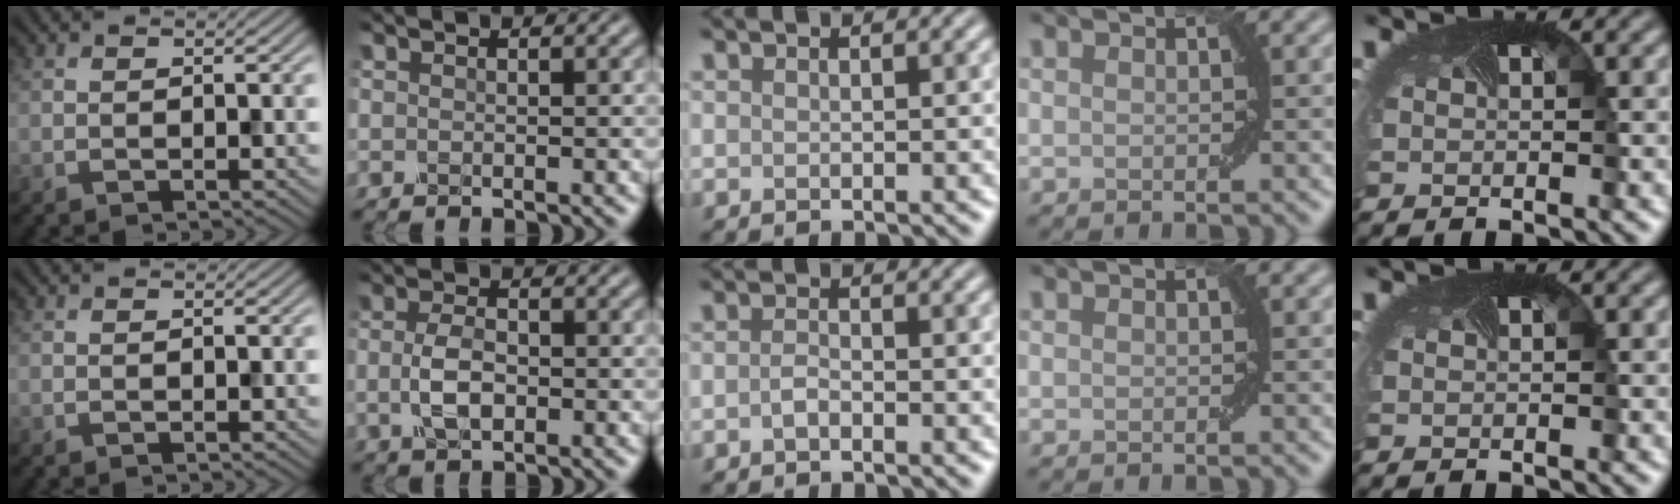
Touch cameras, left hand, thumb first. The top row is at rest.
{"index": {"total": 3.3, "force": [-0.4, 1.8, 2.7], "torque": [-0.057, -0.002, -0.009]}, "middle": {"total": 1.0, "force": [-0.5, 0.4, 0.7], "torque": [-0.017, 0.002, -0.013]}}